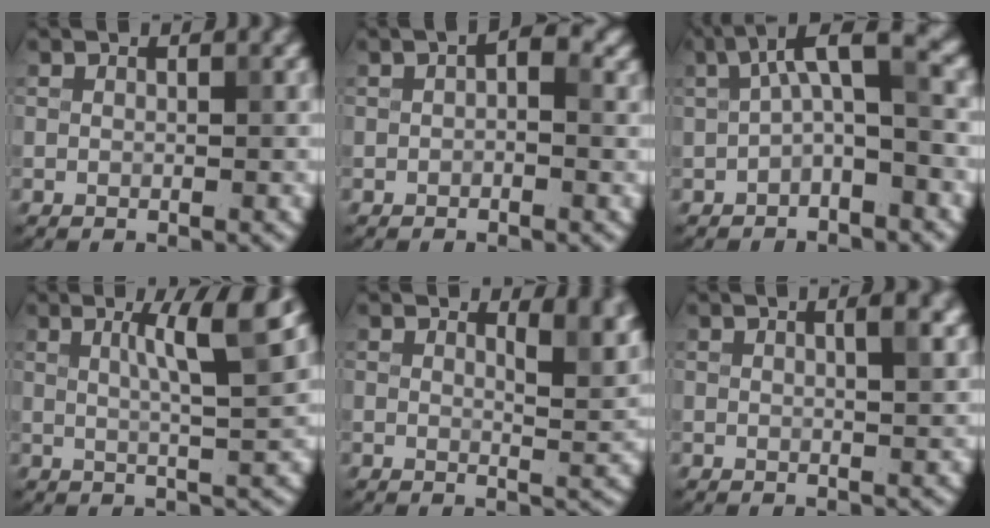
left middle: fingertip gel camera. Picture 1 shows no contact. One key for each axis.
{"total": 2.0, "fx": 0.2, "fy": 1.1, "fz": 1.7, "tx": -0.019, "ty": 0.006, "tz": -0.001}
{"total": 5.0, "fx": 0.3, "fy": 1.5, "fz": 4.8, "tx": -0.076, "ty": 0.021, "tz": -0.007}
{"total": 5.5, "fx": 2.0, "fy": 0.9, "fz": 5.1, "tx": -0.069, "ty": 0.002, "tz": 0.030}
{"total": 4.0, "fx": 2.4, "fy": 1.5, "fz": 2.9, "tx": -0.027, "ty": -0.005, "tz": 0.033}
{"total": 2.3, "fx": 0.8, "fy": 0.6, "fz": 2.0, "tx": -0.018, "ty": 0.006, "tz": 0.008}